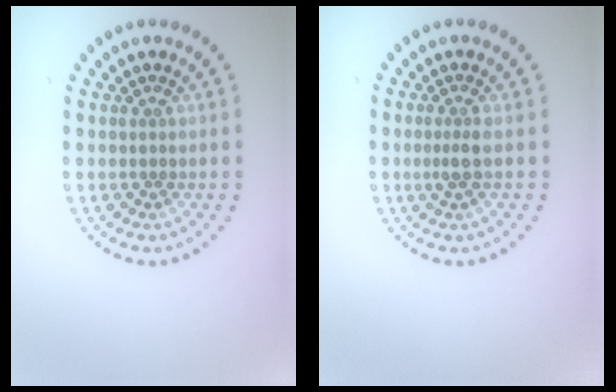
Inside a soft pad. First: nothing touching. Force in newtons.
{"total": 1.3, "press": 1.0, "slide": 0.8}